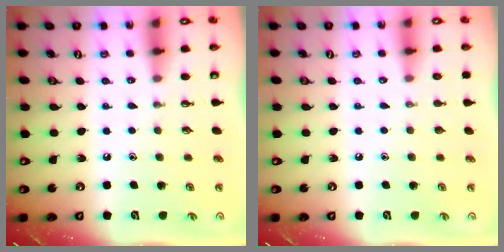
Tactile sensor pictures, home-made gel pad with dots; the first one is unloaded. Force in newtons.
{"total": 0.0}